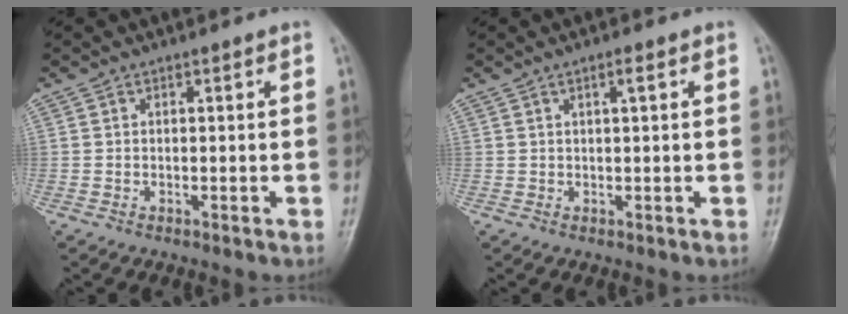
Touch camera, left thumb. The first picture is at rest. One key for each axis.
{"total": 1.2, "fx": 0.5, "fy": 0.1, "fz": 1.1, "tx": -0.021, "ty": 0.002, "tz": 0.008}